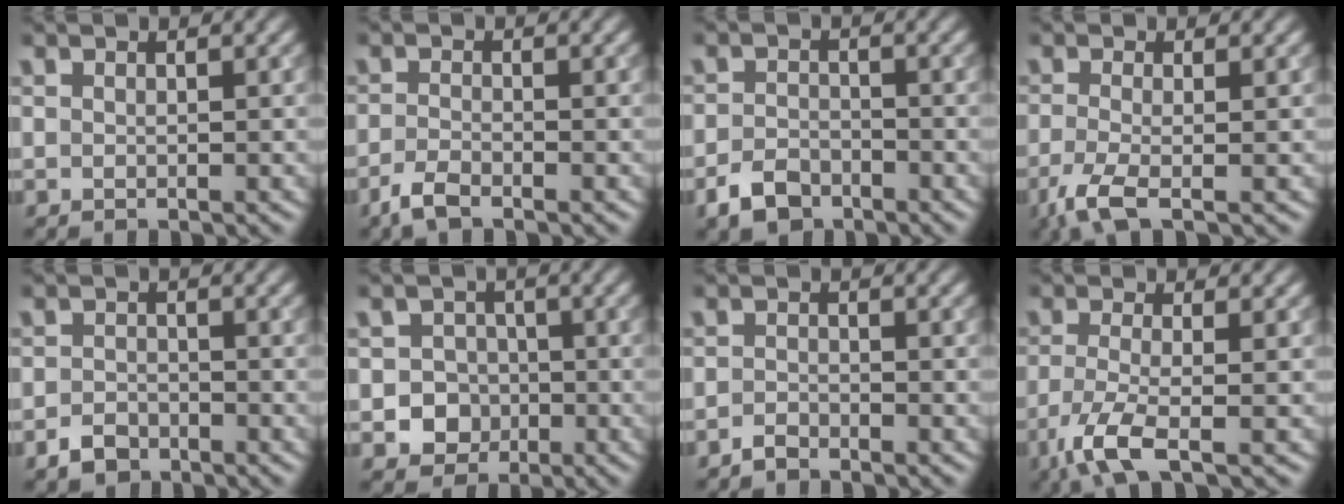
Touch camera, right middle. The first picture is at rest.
{"total": 2.2, "force": [-1.8, 0.5, 1.2], "torque": [-0.032, -0.006, -0.042]}
{"total": 2.9, "force": [-2.2, 1.5, 1.0], "torque": [-0.022, -0.001, -0.047]}
{"total": 3.8, "force": [-1.9, 1.0, 3.2], "torque": [-0.070, -0.012, -0.047]}
{"total": 2.0, "force": [-1.6, 1.0, 0.5], "torque": [-0.009, 0.002, -0.033]}
{"total": 3.6, "force": [-1.3, 3.2, 0.9], "torque": [0.012, 0.002, -0.032]}
{"total": 1.2, "force": [-1.2, 0.2, 0.1], "torque": [-0.004, 0.001, -0.024]}
{"total": 4.6, "force": [-2.5, 1.1, 3.7], "torque": [-0.084, -0.013, -0.058]}